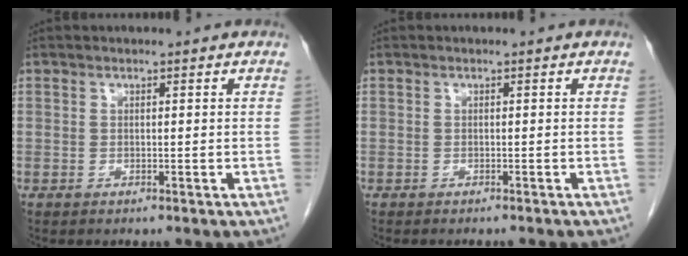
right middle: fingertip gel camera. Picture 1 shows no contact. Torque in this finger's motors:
{"motor_torque": [0.10, -0.09, 0.00, 0.02]}